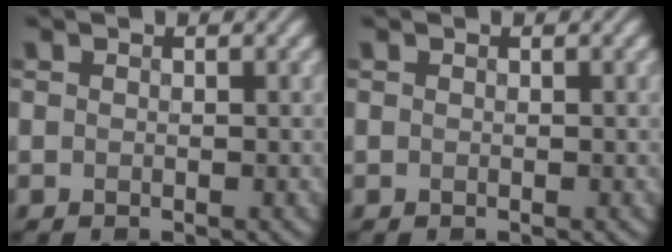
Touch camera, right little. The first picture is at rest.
{"total": 0.0}